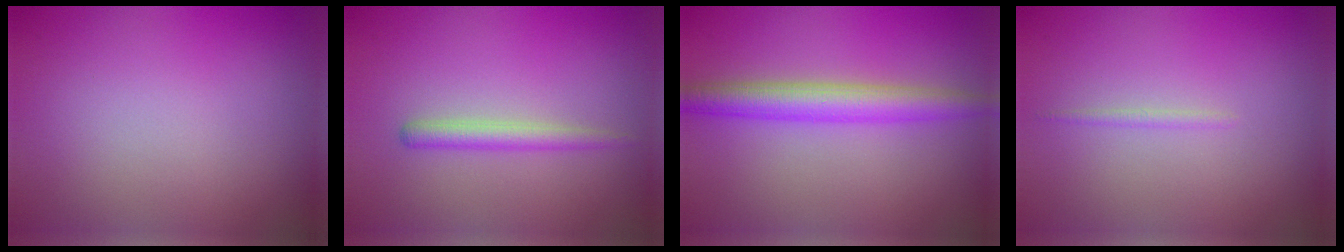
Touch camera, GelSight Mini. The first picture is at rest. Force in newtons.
{"total": 1.9, "press": 1.8, "slide": 0.2}
{"total": 4.1, "press": 4.1, "slide": 0.1}
{"total": 0.6, "press": 0.6, "slide": 0.1}